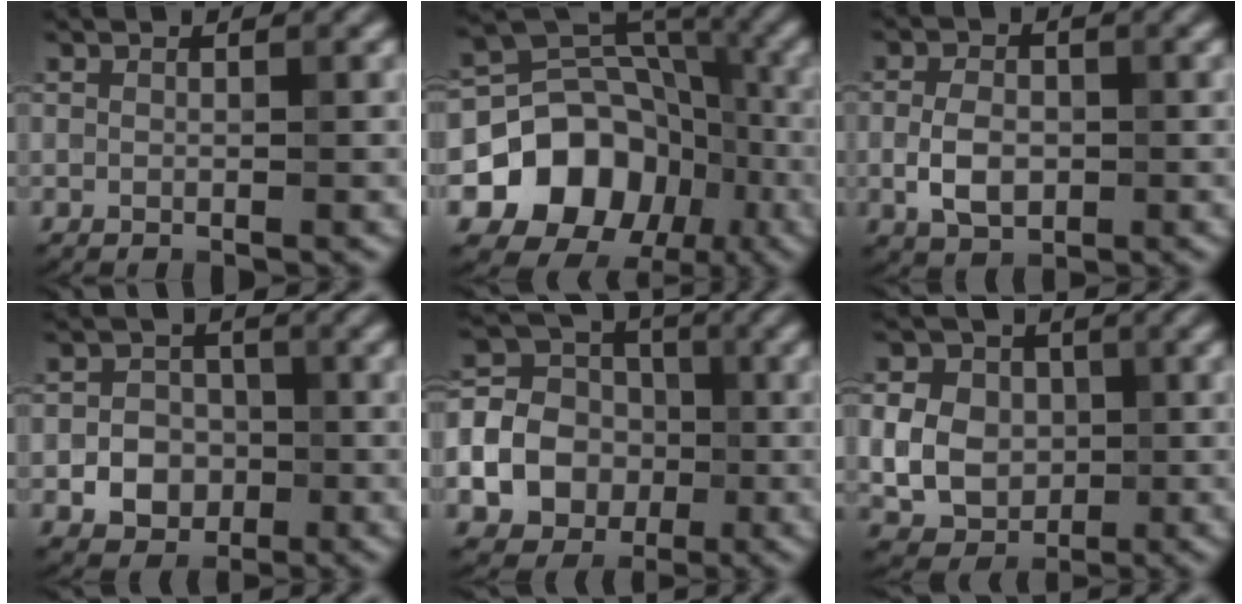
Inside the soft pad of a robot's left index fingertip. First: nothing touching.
{"total": 11.6, "force": [-4.2, 9.2, 5.7], "torque": [-0.110, 0.006, -0.078]}
{"total": 3.6, "force": [-0.7, 2.3, 2.6], "torque": [-0.055, 0.003, -0.014]}
{"total": 4.5, "force": [-1.4, 3.7, 2.2], "torque": [-0.009, 0.000, -0.041]}
{"total": 17.3, "force": [-3.3, 15.5, 6.8], "torque": [-0.187, -0.006, -0.088]}
{"total": 7.6, "force": [0.4, 6.4, 4.1], "torque": [-0.080, 0.019, -0.010]}